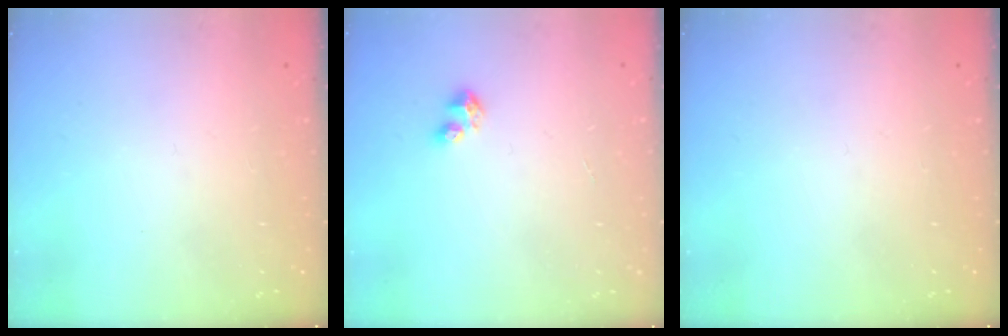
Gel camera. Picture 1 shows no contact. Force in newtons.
{"total": 3.0, "press": 2.9, "slide": 0.3}
{"total": 0.0}